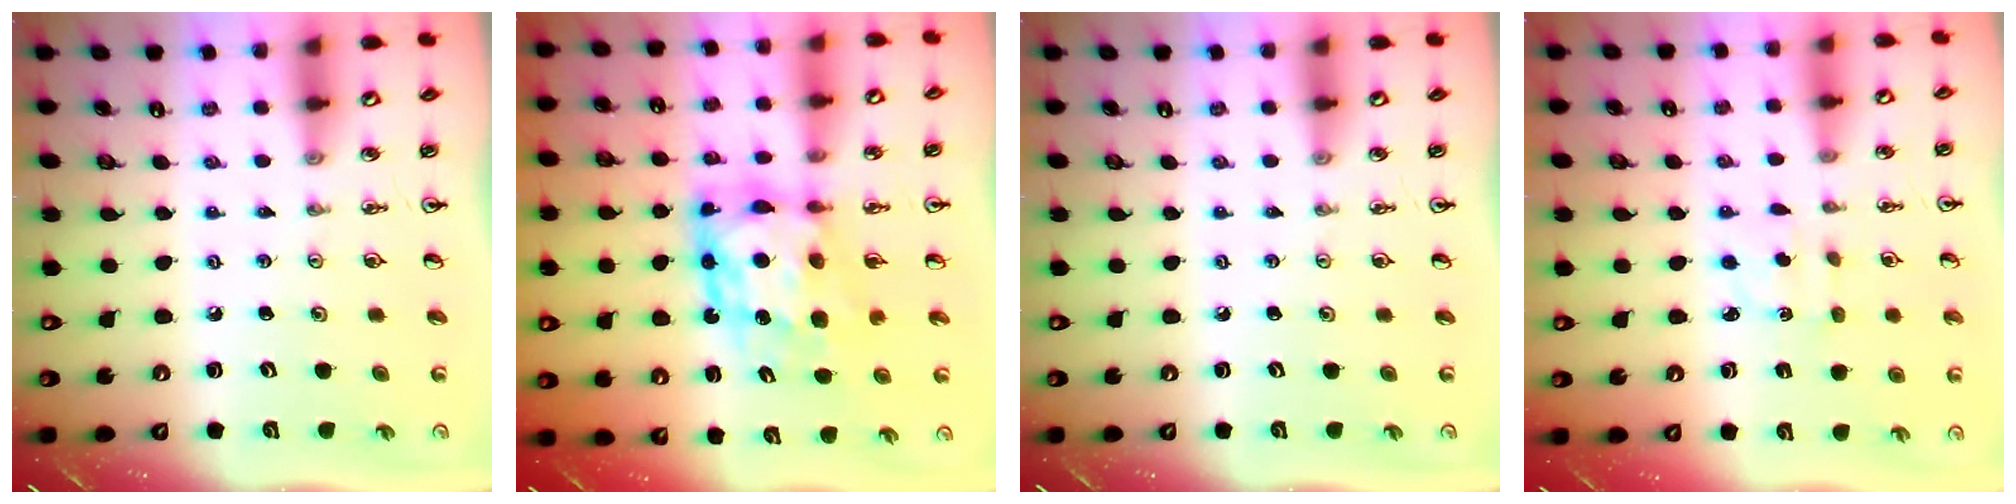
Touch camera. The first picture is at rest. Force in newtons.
{"total": 10.6, "press": 10.6, "slide": 0.7}
{"total": 0.0}
{"total": 2.7, "press": 2.6, "slide": 0.5}